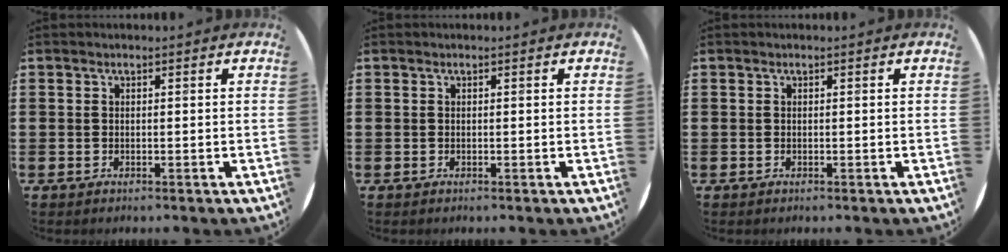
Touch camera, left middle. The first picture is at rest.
{"total": 0.0}
{"total": 0.0}